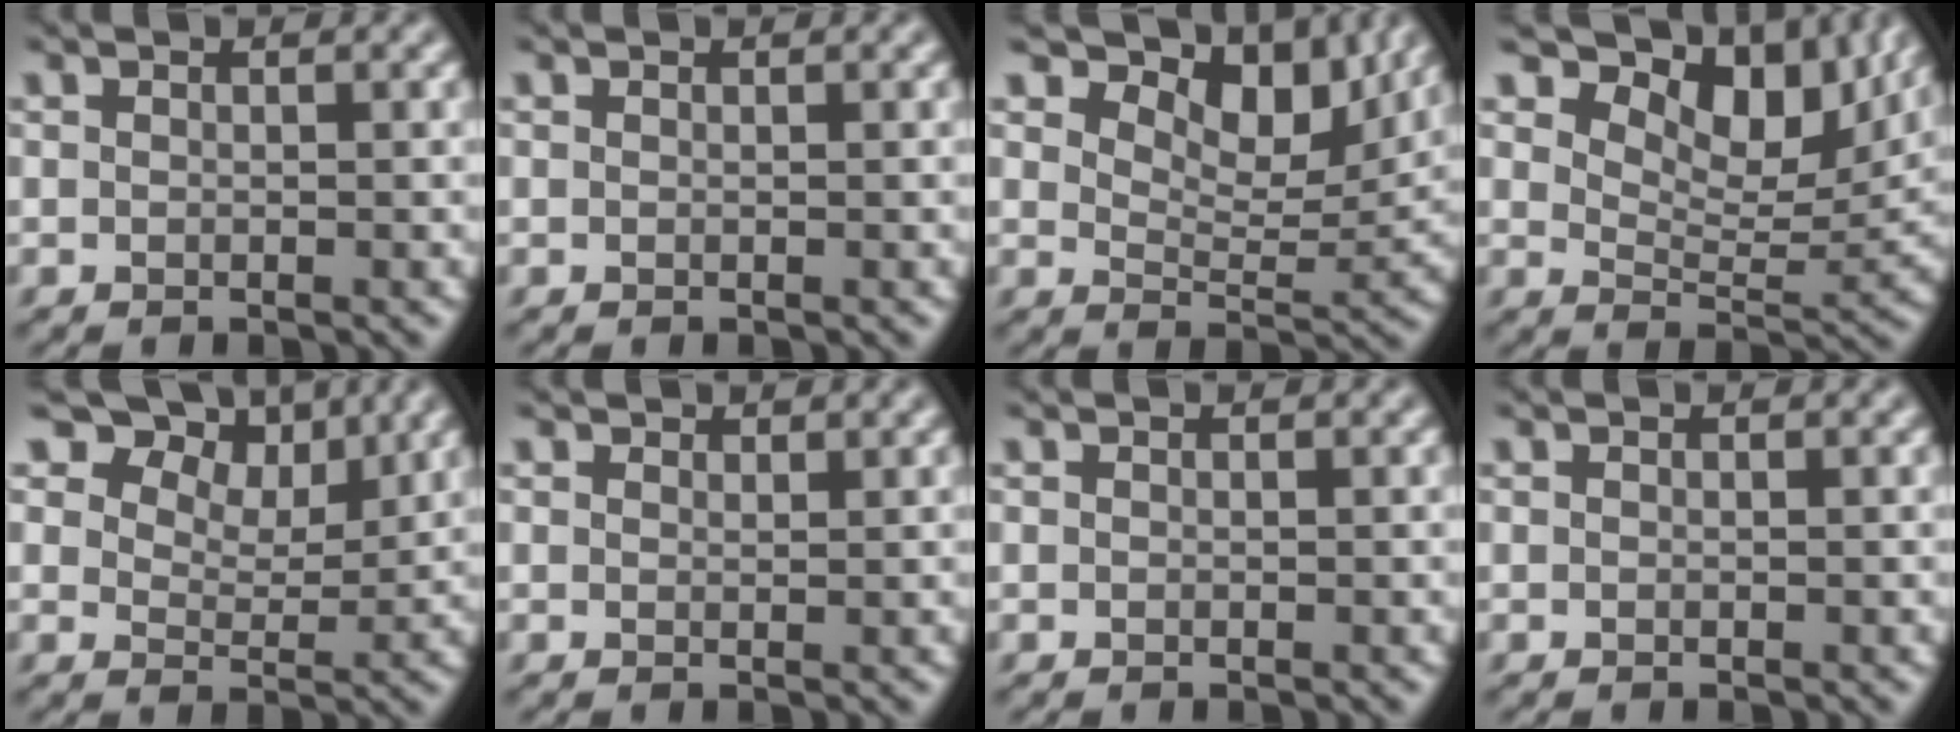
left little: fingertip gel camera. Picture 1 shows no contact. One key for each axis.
{"total": 0.0}
{"total": 9.2, "fx": 6.2, "fy": 4.0, "fz": 5.4, "tx": -0.086, "ty": 0.002, "tz": 0.093}
{"total": 10.9, "fx": 7.0, "fy": 4.9, "fz": 6.7, "tx": -0.110, "ty": 0.006, "tz": 0.113}
{"total": 8.7, "fx": 5.7, "fy": 4.9, "fz": 4.4, "tx": -0.083, "ty": -0.009, "tz": 0.089}
{"total": 0.8, "fx": 0.7, "fy": 0.4, "fz": 0.1, "tx": -0.005, "ty": 0.001, "tz": 0.011}
{"total": 0.0}
{"total": 0.0}